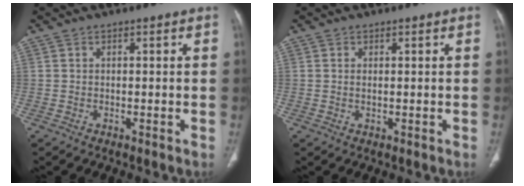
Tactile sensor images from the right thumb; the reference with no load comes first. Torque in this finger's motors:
{"motor_torque": [-0.43, -0.02, -0.25, 0.95, 0.05]}